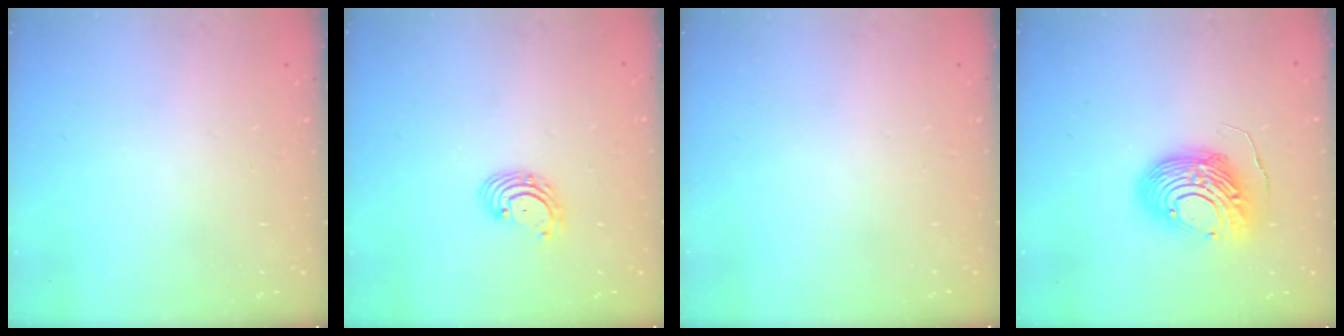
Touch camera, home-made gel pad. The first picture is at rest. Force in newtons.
{"total": 2.9, "press": 2.9, "slide": 0.1}
{"total": 0.0}
{"total": 14.0, "press": 14.0, "slide": 1.1}